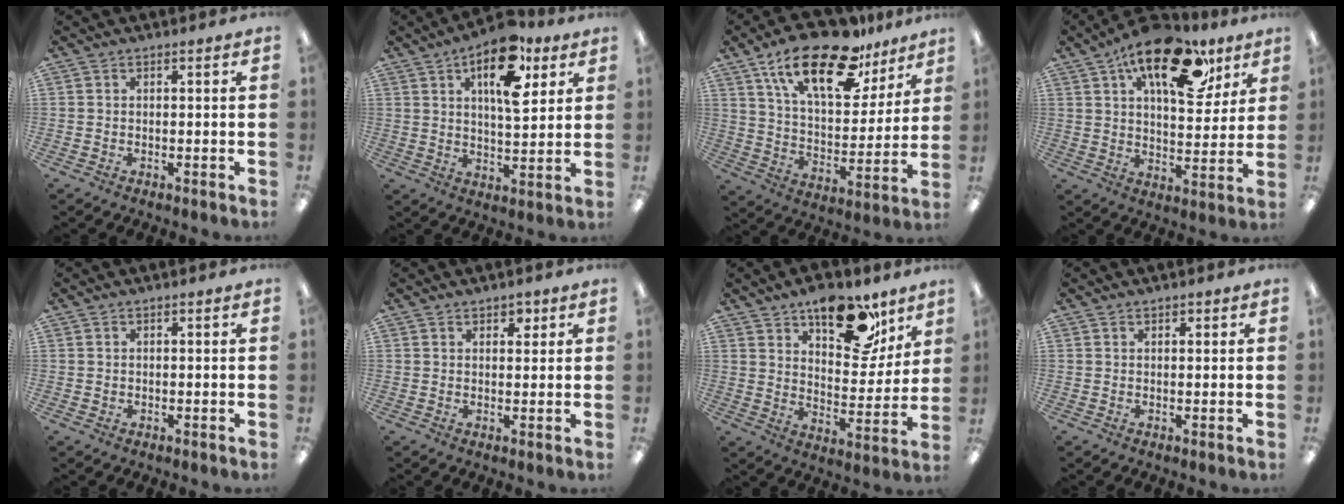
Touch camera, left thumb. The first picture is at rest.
{"total": 15.4, "force": [8.0, 7.1, 11.1], "torque": [-0.152, -0.031, 0.131]}
{"total": 23.0, "force": [14.5, 9.8, 14.9], "torque": [-0.243, -0.076, 0.247]}
{"total": 20.6, "force": [11.1, 9.5, 14.4], "torque": [-0.213, -0.043, 0.182]}
{"total": 0.5, "force": [0.1, 0.5, 0.0], "torque": [0.000, 0.004, 0.000]}
{"total": 2.4, "force": [1.6, 1.4, 1.1], "torque": [-0.008, -0.004, 0.026]}
{"total": 18.5, "force": [11.9, 9.3, 10.6], "torque": [-0.133, -0.066, 0.200]}
{"total": 1.0, "force": [0.6, 0.6, 0.4], "torque": [-0.001, -0.001, 0.009]}